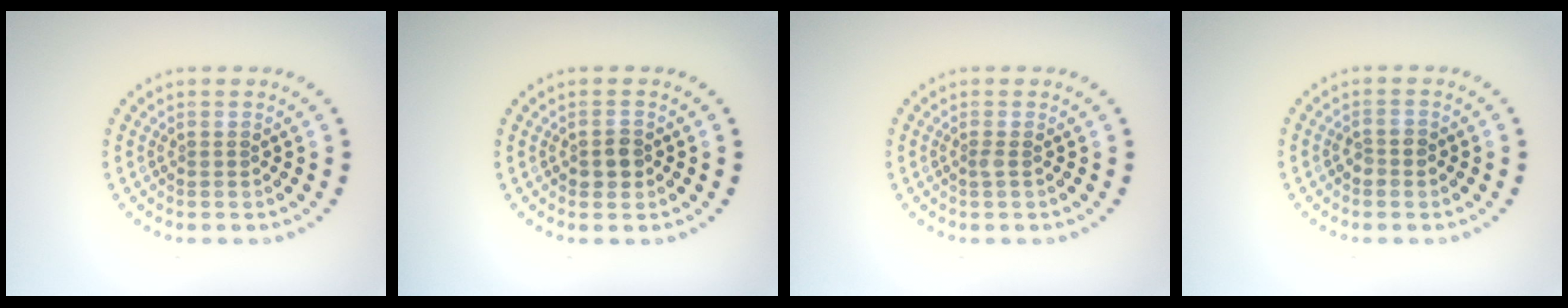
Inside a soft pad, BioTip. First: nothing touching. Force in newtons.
{"total": 1.6, "press": 1.6, "slide": 0.4}
{"total": 0.6, "press": 0.5, "slide": 0.3}
{"total": 1.3, "press": 1.3, "slide": 0.3}